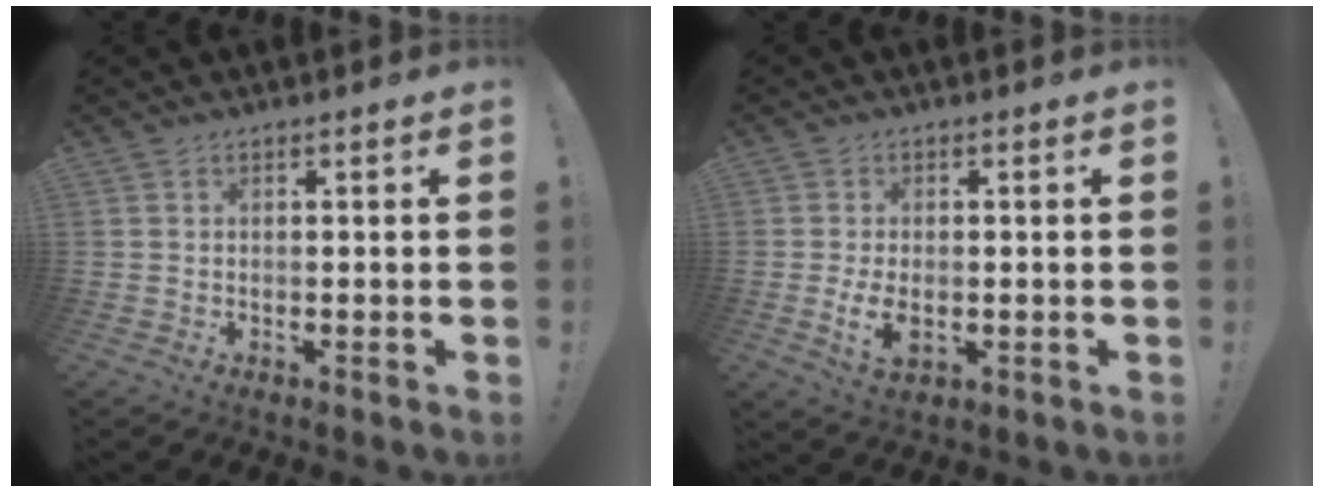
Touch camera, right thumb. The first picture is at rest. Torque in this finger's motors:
{"motor_torque": [0.85, 1.11, 0.80, -0.13, 0.04]}